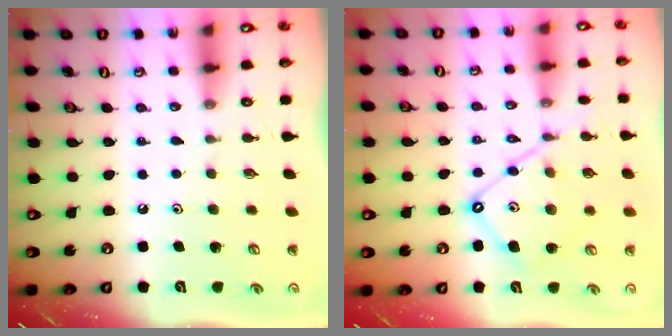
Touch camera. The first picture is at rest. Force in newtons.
{"total": 12.5, "press": 12.5, "slide": 1.1}